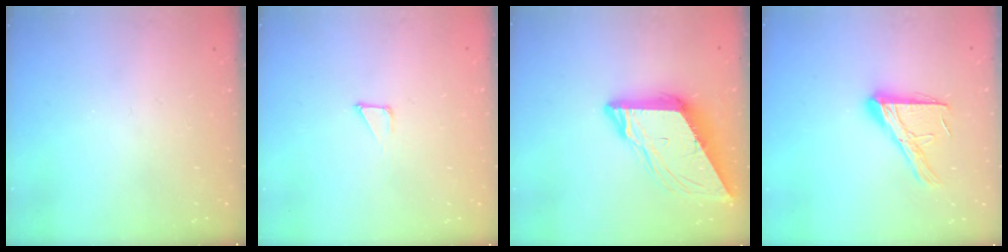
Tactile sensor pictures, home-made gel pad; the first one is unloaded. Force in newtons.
{"total": 1.2, "press": 1.2, "slide": 0.0}
{"total": 9.3, "press": 9.2, "slide": 0.8}
{"total": 13.9, "press": 13.9, "slide": 1.2}